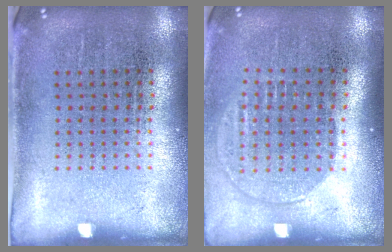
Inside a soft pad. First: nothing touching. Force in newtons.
{"total": 1.5, "press": 1.2, "slide": 0.8}